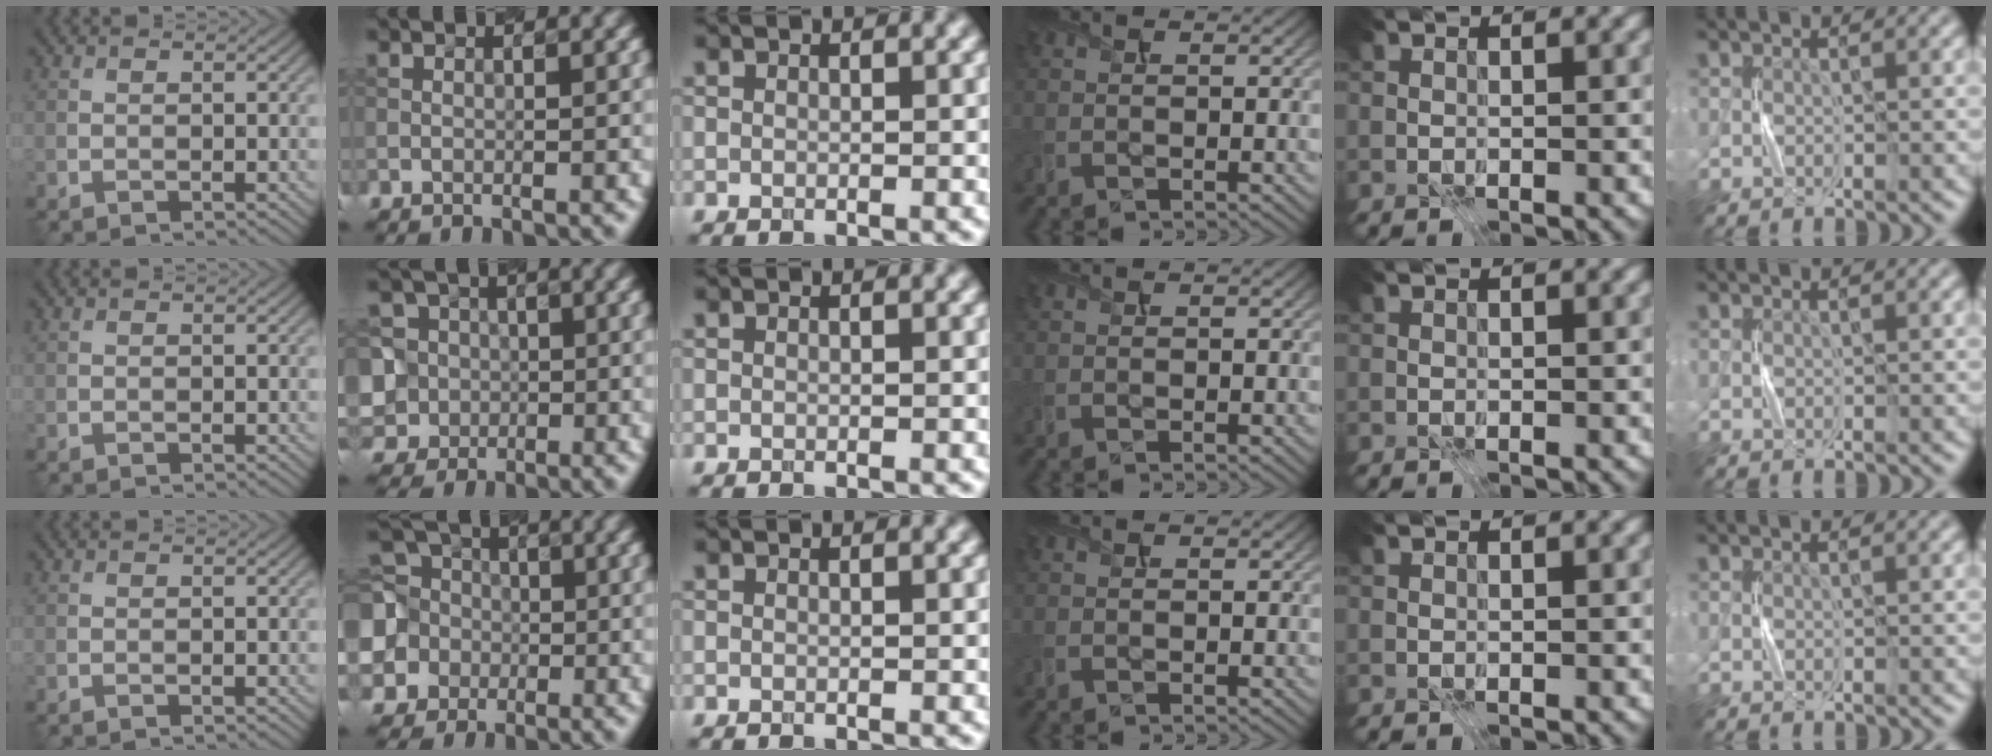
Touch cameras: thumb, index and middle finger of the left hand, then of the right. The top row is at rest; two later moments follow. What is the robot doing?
{"motion": "press", "object": "calculator"}